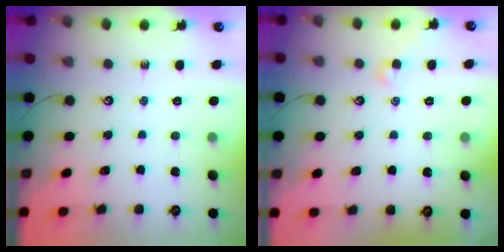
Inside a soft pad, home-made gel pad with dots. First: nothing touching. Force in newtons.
{"total": 0.9, "press": 0.7, "slide": 0.5}